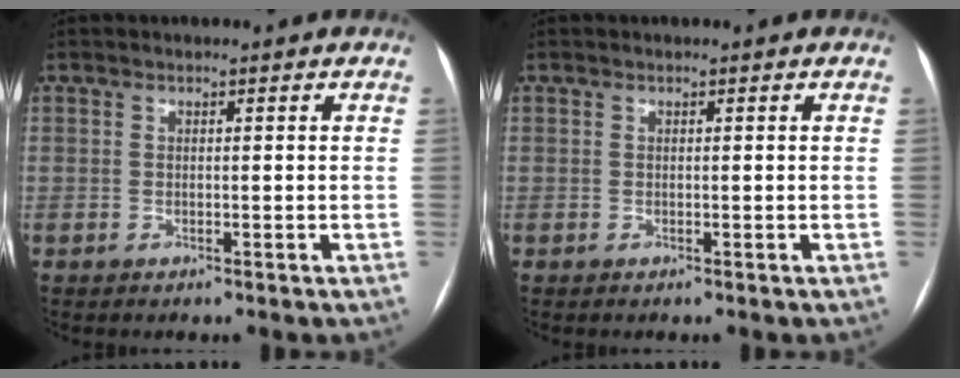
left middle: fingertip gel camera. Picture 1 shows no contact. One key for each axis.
{"total": 0.0}